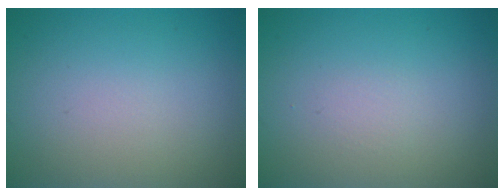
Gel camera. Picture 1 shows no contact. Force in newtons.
{"total": 0.0}